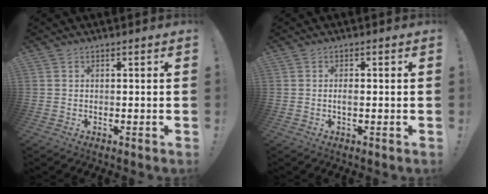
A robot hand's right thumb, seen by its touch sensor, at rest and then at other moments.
{"total": 1.6, "force": [-0.4, 0.6, 1.4], "torque": [-0.020, -0.001, -0.010]}